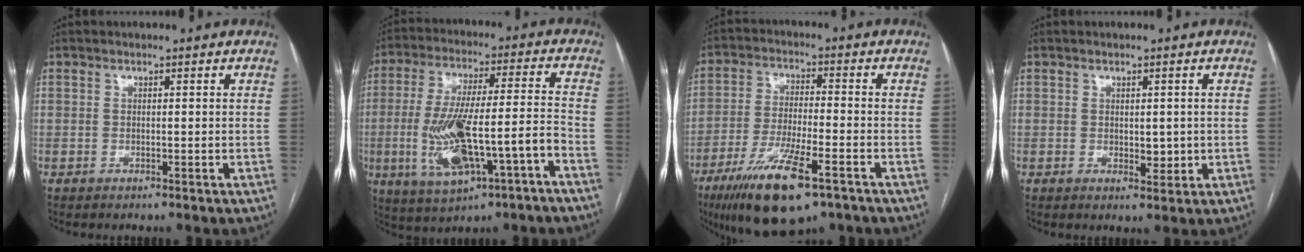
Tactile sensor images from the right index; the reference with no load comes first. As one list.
[{"total": 16.0, "force": [-5.8, 2.9, 14.7], "torque": [-0.286, 0.008, -0.086]}, {"total": 14.2, "force": [-8.5, 2.8, 11.1], "torque": [-0.215, -0.029, -0.144]}, {"total": 2.8, "force": [-0.1, 1.4, 2.4], "torque": [-0.031, -0.005, 0.005]}]